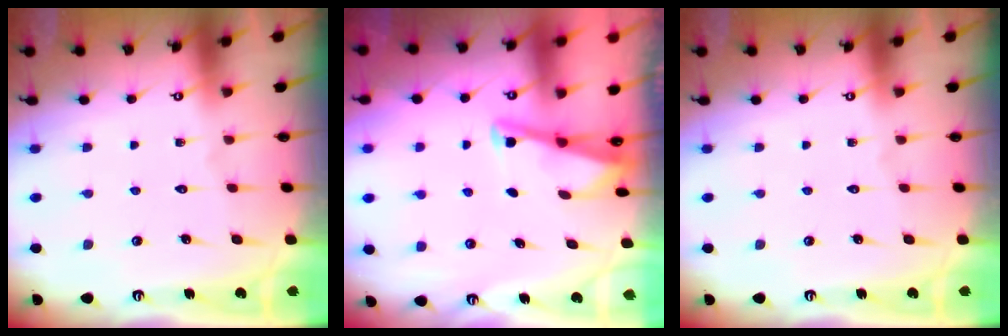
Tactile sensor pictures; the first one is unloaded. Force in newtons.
{"total": 2.9, "press": 2.9, "slide": 0.4}
{"total": 0.0}